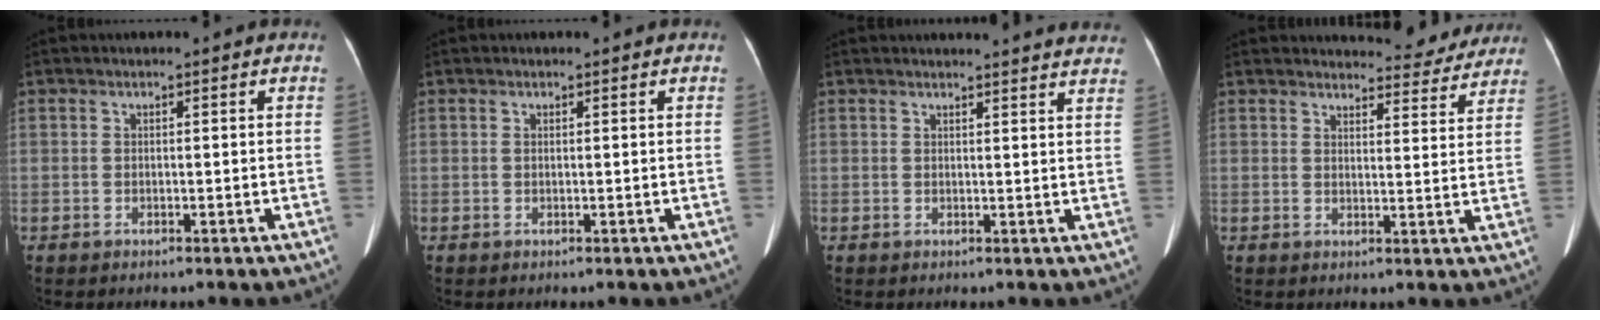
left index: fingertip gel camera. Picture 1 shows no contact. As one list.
[{"total": 0.0}, {"total": 14.6, "force": [14.2, 1.2, 3.2], "torque": [-0.024, -0.021, 0.146]}, {"total": 9.7, "force": [9.4, 2.3, 1.3], "torque": [0.007, -0.017, 0.097]}]